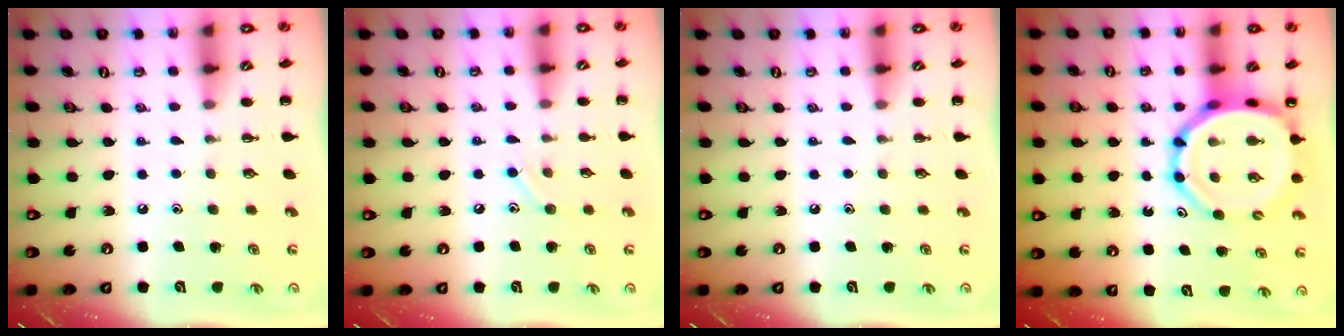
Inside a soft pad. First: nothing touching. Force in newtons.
{"total": 6.4, "press": 6.2, "slide": 1.6}
{"total": 0.0}
{"total": 12.2, "press": 11.6, "slide": 3.7}